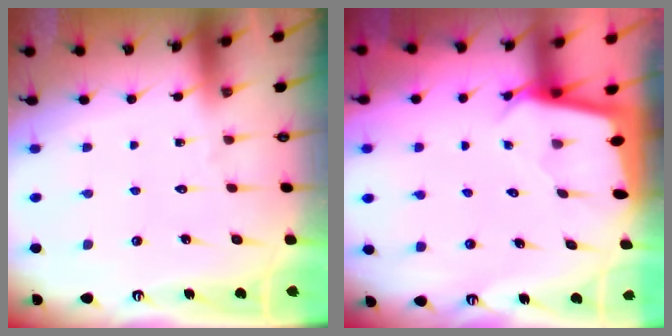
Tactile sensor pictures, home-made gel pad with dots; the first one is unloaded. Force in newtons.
{"total": 2.4, "press": 2.4, "slide": 0.2}